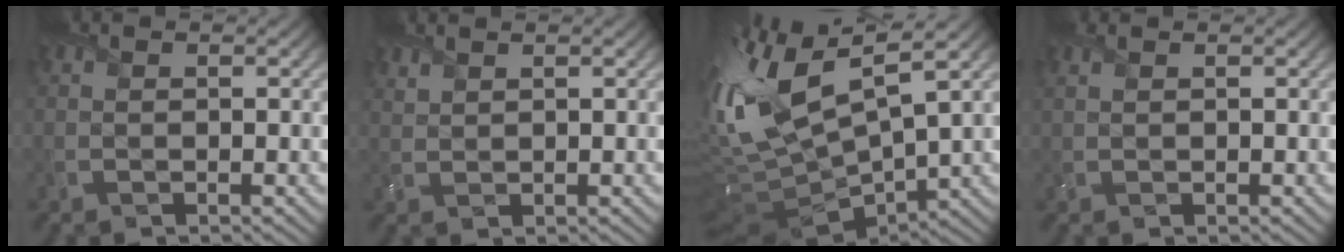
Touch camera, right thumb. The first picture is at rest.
{"total": 1.5, "force": [1.4, 0.3, 0.3], "torque": [-0.017, 0.003, 0.036]}
{"total": 14.6, "force": [4.0, 5.3, 13.0], "torque": [-0.300, 0.010, 0.075]}
{"total": 0.9, "force": [0.8, 0.1, 0.4], "torque": [-0.016, 0.005, 0.019]}